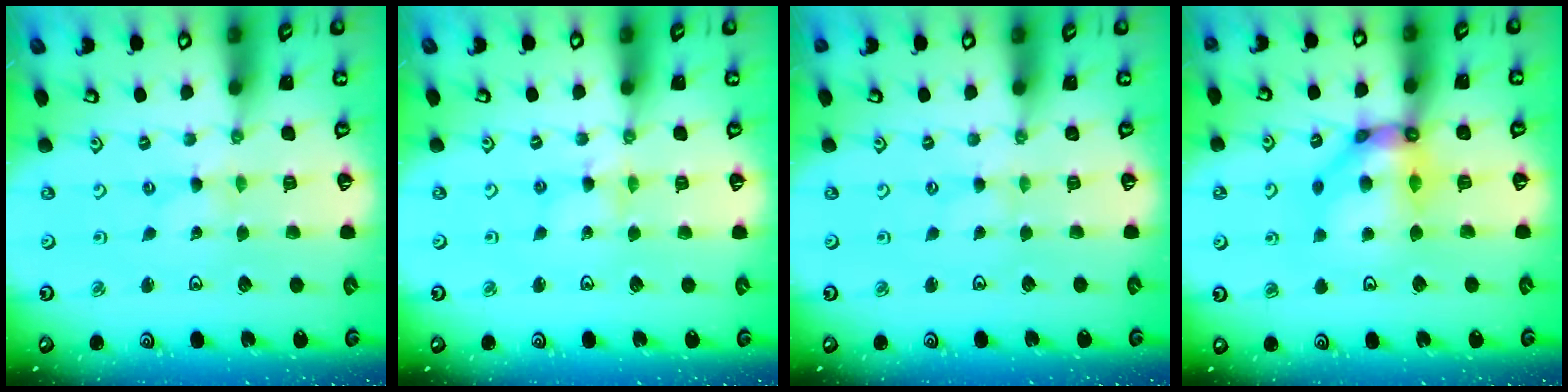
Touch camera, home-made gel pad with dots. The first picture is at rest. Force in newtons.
{"total": 2.6, "press": 2.6, "slide": 0.3}
{"total": 0.6, "press": 0.6, "slide": 0.2}
{"total": 11.4, "press": 11.3, "slide": 1.3}